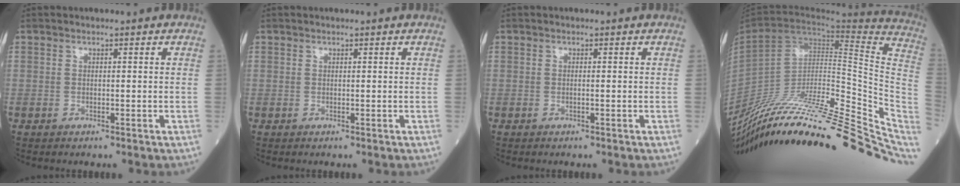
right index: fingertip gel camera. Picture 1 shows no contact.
{"total": 0.0}
{"total": 0.0}
{"total": 36.5, "force": [-28.5, 5.6, 22.1], "torque": [-0.249, -0.034, -0.415]}